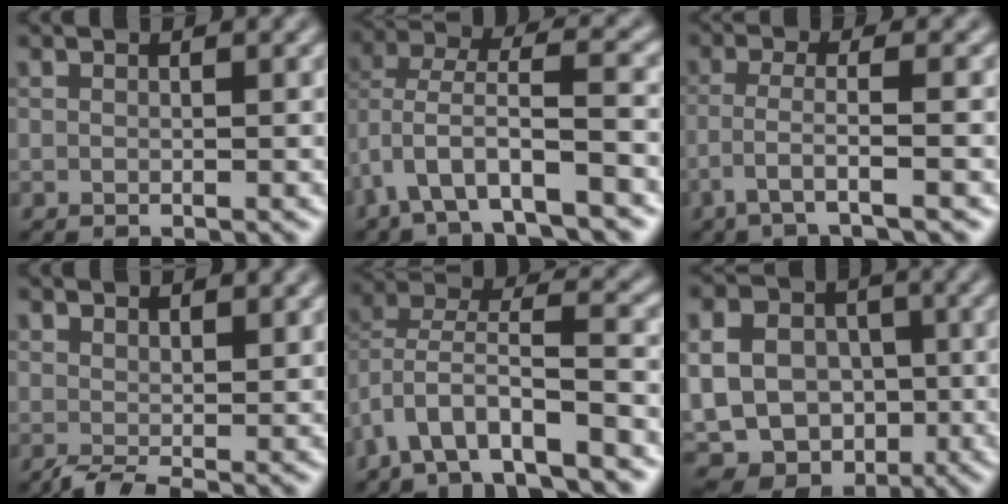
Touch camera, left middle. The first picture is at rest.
{"total": 6.9, "force": [-3.1, 2.4, 5.7], "torque": [-0.107, 0.012, -0.060]}
{"total": 3.4, "force": [-1.8, 0.4, 2.9], "torque": [-0.050, 0.005, -0.049]}
{"total": 1.8, "force": [0.5, 0.7, 1.6], "torque": [-0.025, 0.001, 0.008]}
{"total": 7.1, "force": [-4.4, 2.4, 5.0], "torque": [-0.084, 0.008, -0.083]}
{"total": 12.8, "force": [-0.2, 10.8, 6.8], "torque": [-0.133, 0.010, -0.012]}